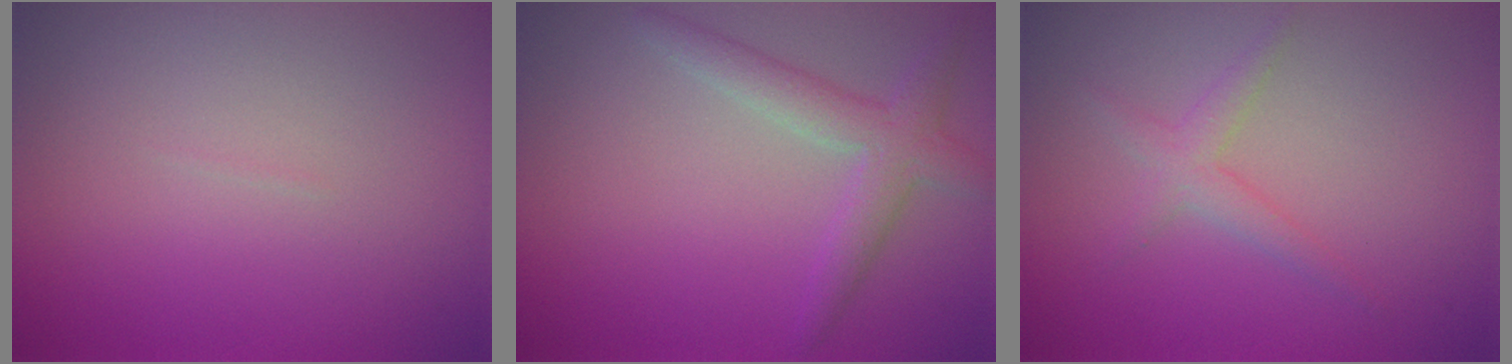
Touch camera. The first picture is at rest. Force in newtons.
{"total": 3.1, "press": 3.1, "slide": 0.1}
{"total": 1.8, "press": 1.8, "slide": 0.0}